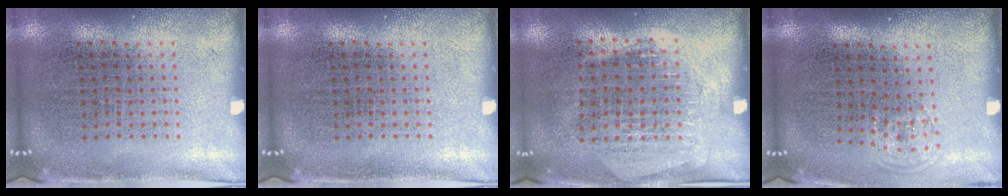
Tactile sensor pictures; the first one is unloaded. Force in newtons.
{"total": 0.0}
{"total": 1.3, "press": 1.1, "slide": 0.6}
{"total": 0.8, "press": 0.6, "slide": 0.5}